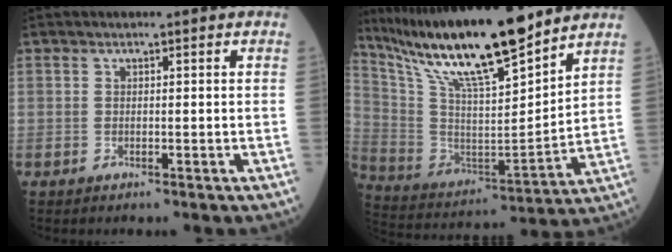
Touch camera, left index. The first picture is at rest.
{"total": 20.4, "force": [16.2, 2.0, 12.1], "torque": [-0.219, -0.005, 0.300]}